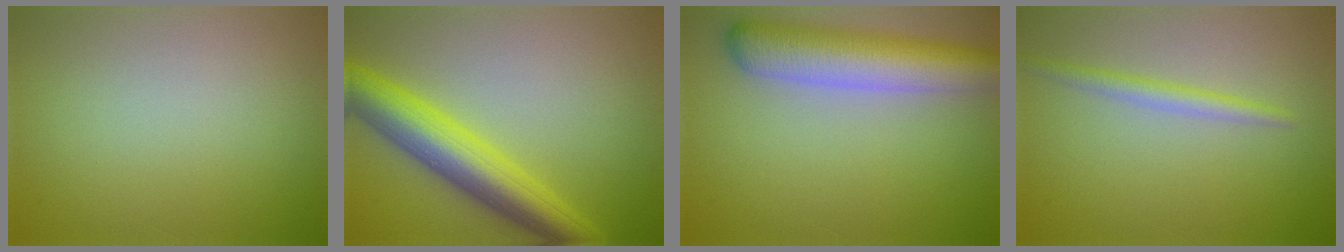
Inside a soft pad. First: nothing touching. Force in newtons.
{"total": 7.2, "press": 7.2, "slide": 0.2}
{"total": 7.4, "press": 7.4, "slide": 0.5}
{"total": 1.8, "press": 1.7, "slide": 0.1}